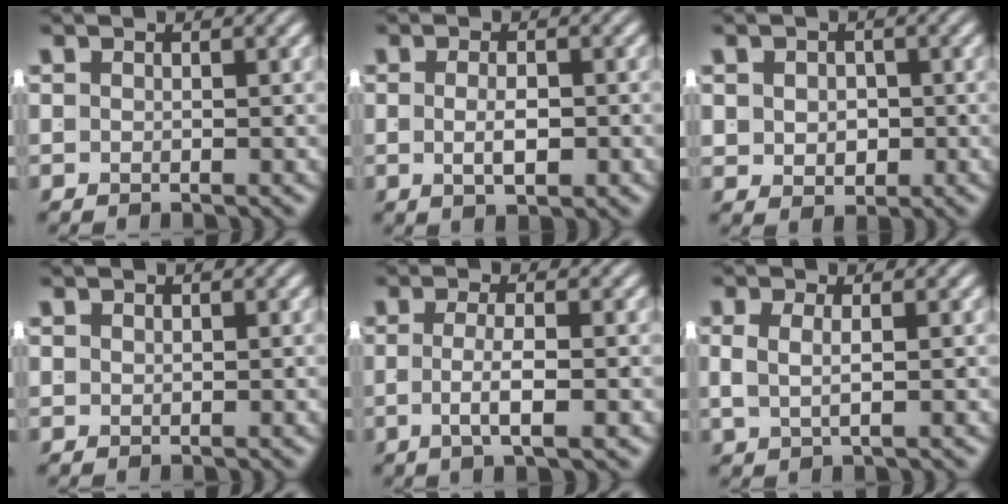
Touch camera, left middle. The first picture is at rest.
{"total": 2.1, "force": [-0.7, 0.3, 1.9], "torque": [-0.028, -0.010, -0.004]}
{"total": 2.4, "force": [0.1, 1.9, 1.5], "torque": [-0.029, -0.016, 0.014]}
{"total": 0.6, "force": [0.4, -0.5, -0.1], "torque": [0.010, -0.002, 0.013]}
{"total": 2.7, "force": [-0.9, -0.3, 2.6], "torque": [-0.042, -0.009, -0.010]}
{"total": 2.0, "force": [0.5, 0.5, 1.9], "torque": [-0.038, -0.007, 0.016]}